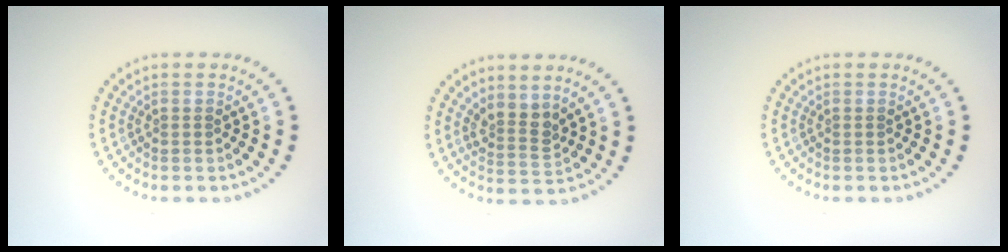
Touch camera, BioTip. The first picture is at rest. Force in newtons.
{"total": 2.4, "press": 1.8, "slide": 1.6}
{"total": 0.0}